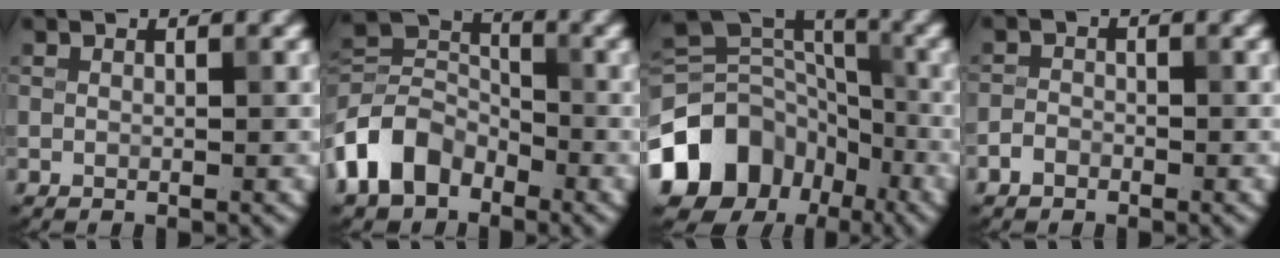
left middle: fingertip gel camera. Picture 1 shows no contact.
{"total": 6.5, "force": [-3.5, 4.5, 3.2], "torque": [-0.065, 0.005, -0.086]}
{"total": 13.1, "force": [-6.9, 10.0, 4.9], "torque": [-0.119, 0.018, -0.119]}
{"total": 1.5, "force": [-1.1, 1.0, 0.4], "torque": [-0.003, 0.003, -0.025]}